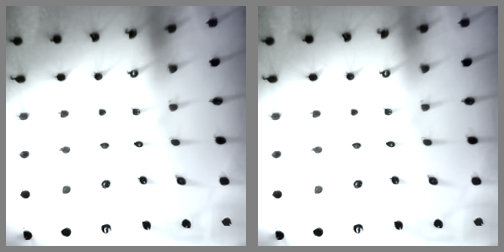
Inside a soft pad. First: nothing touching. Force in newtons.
{"total": 0.0}